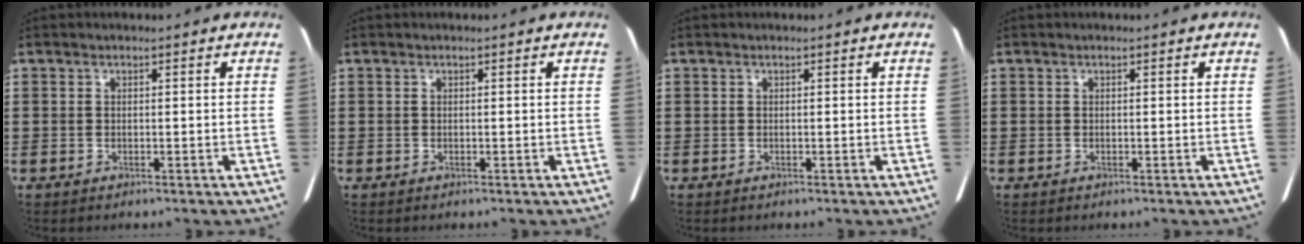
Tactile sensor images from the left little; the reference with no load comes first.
{"total": 0.0}
{"total": 0.0}
{"total": 0.0}